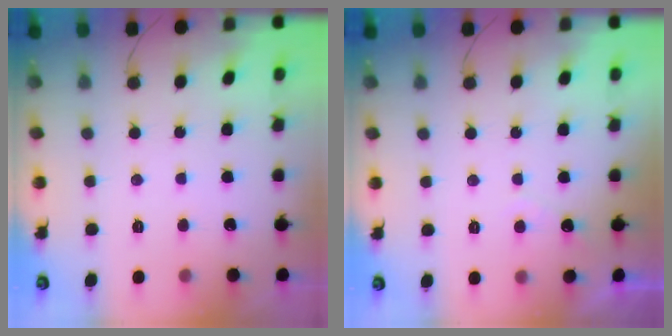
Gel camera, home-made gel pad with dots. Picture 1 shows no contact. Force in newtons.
{"total": 3.2, "press": 3.2, "slide": 0.1}